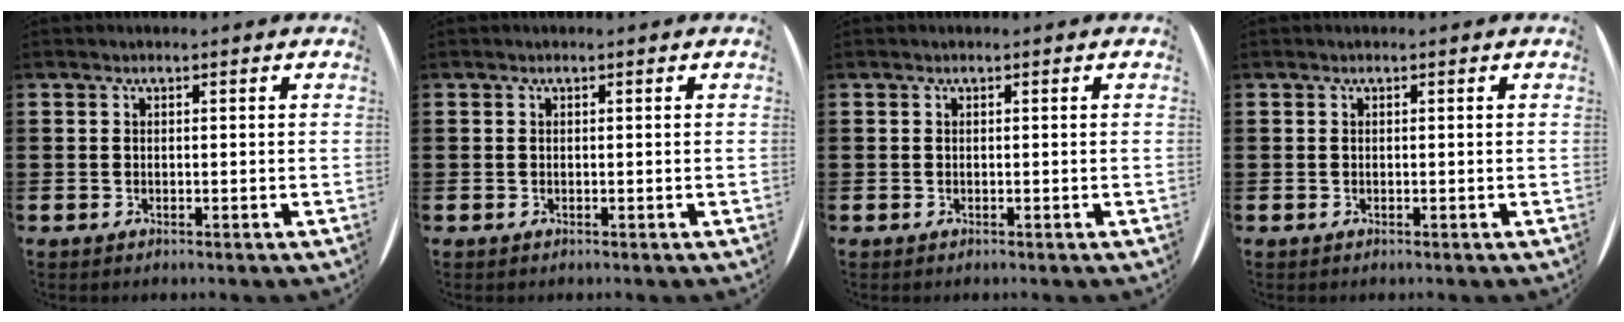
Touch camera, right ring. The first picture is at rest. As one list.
[{"total": 0.0}, {"total": 0.0}, {"total": 0.0}]